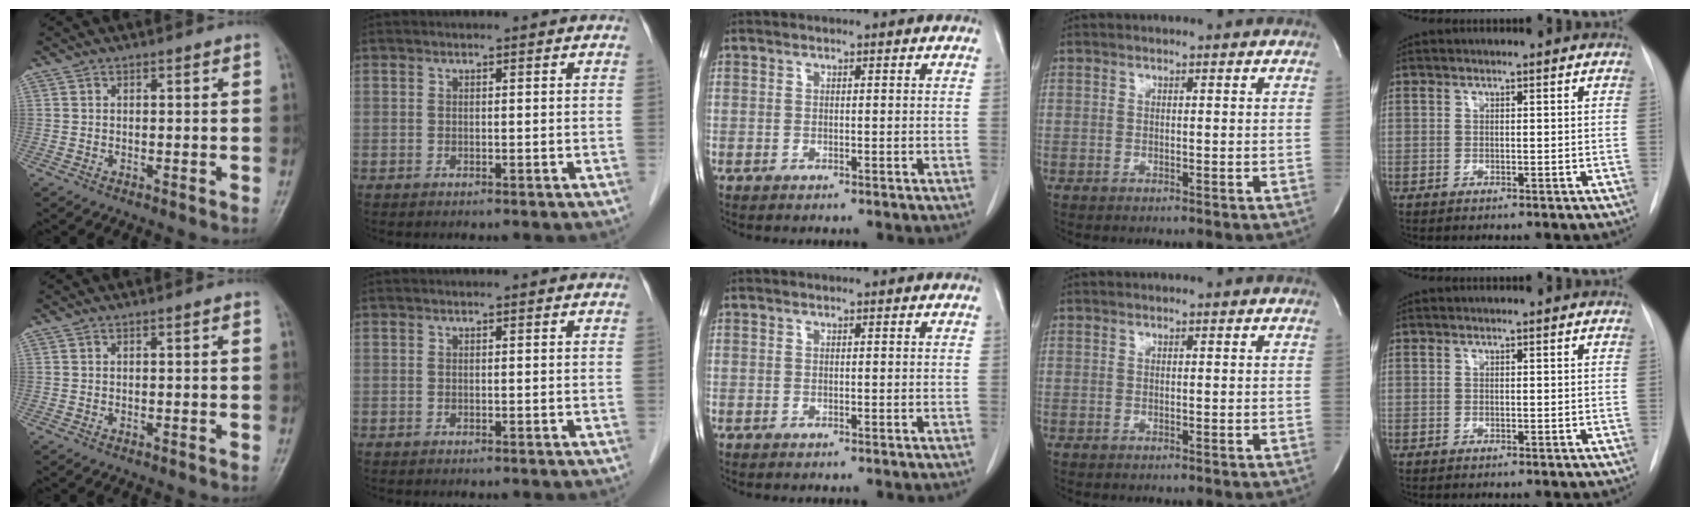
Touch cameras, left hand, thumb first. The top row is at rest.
{}